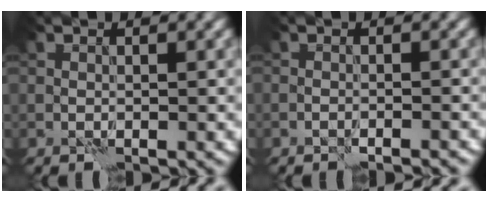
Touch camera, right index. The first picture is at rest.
{"total": 1.3, "force": [-1.3, -0.1, 0.3], "torque": [0.000, 0.005, -0.021]}